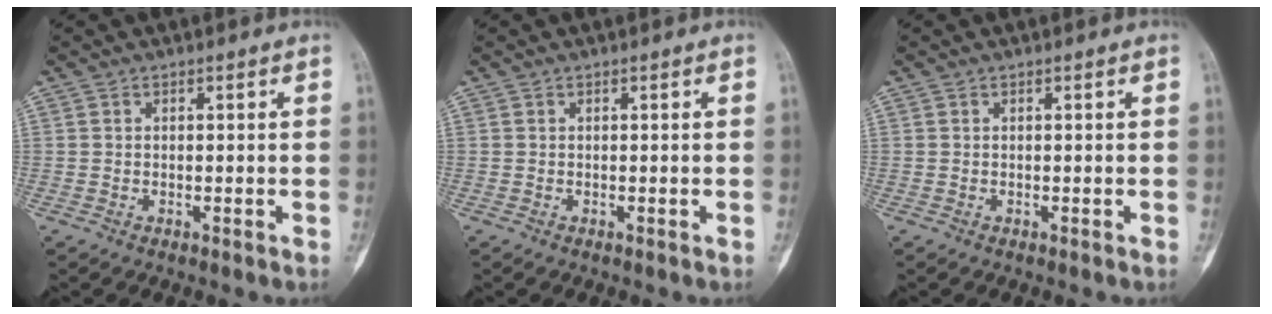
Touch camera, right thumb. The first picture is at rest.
{"total": 0.0}
{"total": 0.0}